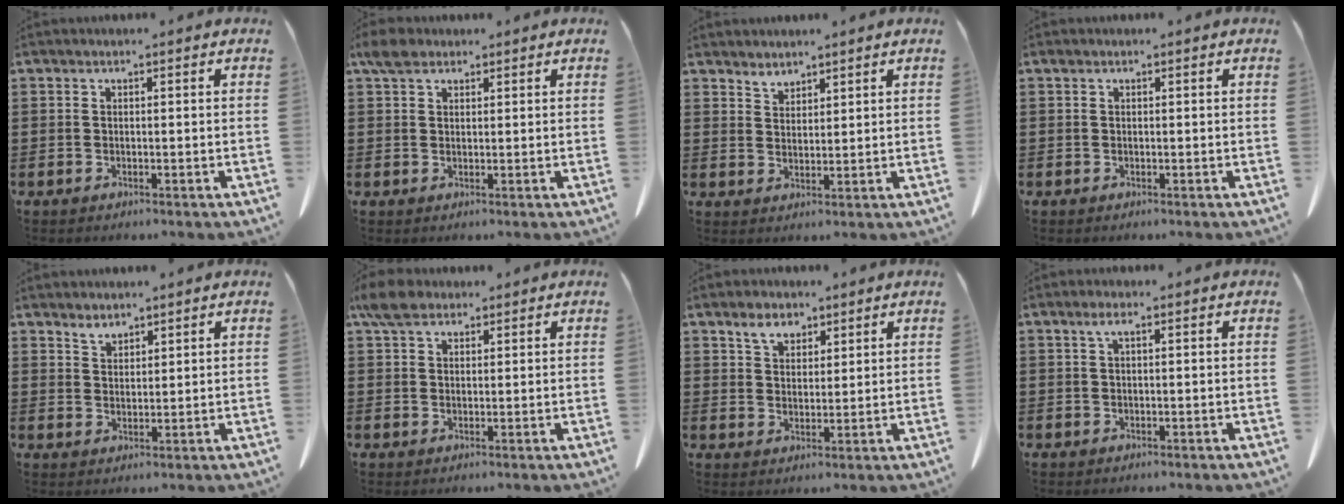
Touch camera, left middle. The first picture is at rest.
{"total": 3.3, "force": [2.4, 1.7, 1.4], "torque": [-0.028, 0.005, 0.044]}
{"total": 2.5, "force": [2.4, 0.6, 0.0], "torque": [-0.006, -0.005, 0.048]}
{"total": 0.0}
{"total": 2.2, "force": [2.1, 0.6, 0.3], "torque": [-0.011, -0.002, 0.042]}
{"total": 4.5, "force": [3.4, 2.3, 2.0], "torque": [-0.041, 0.002, 0.064]}
{"total": 4.3, "force": [3.1, 2.4, 1.7], "torque": [-0.046, 0.010, 0.059]}
{"total": 1.7, "force": [0.6, 0.4, 1.6], "torque": [-0.033, 0.003, 0.011]}